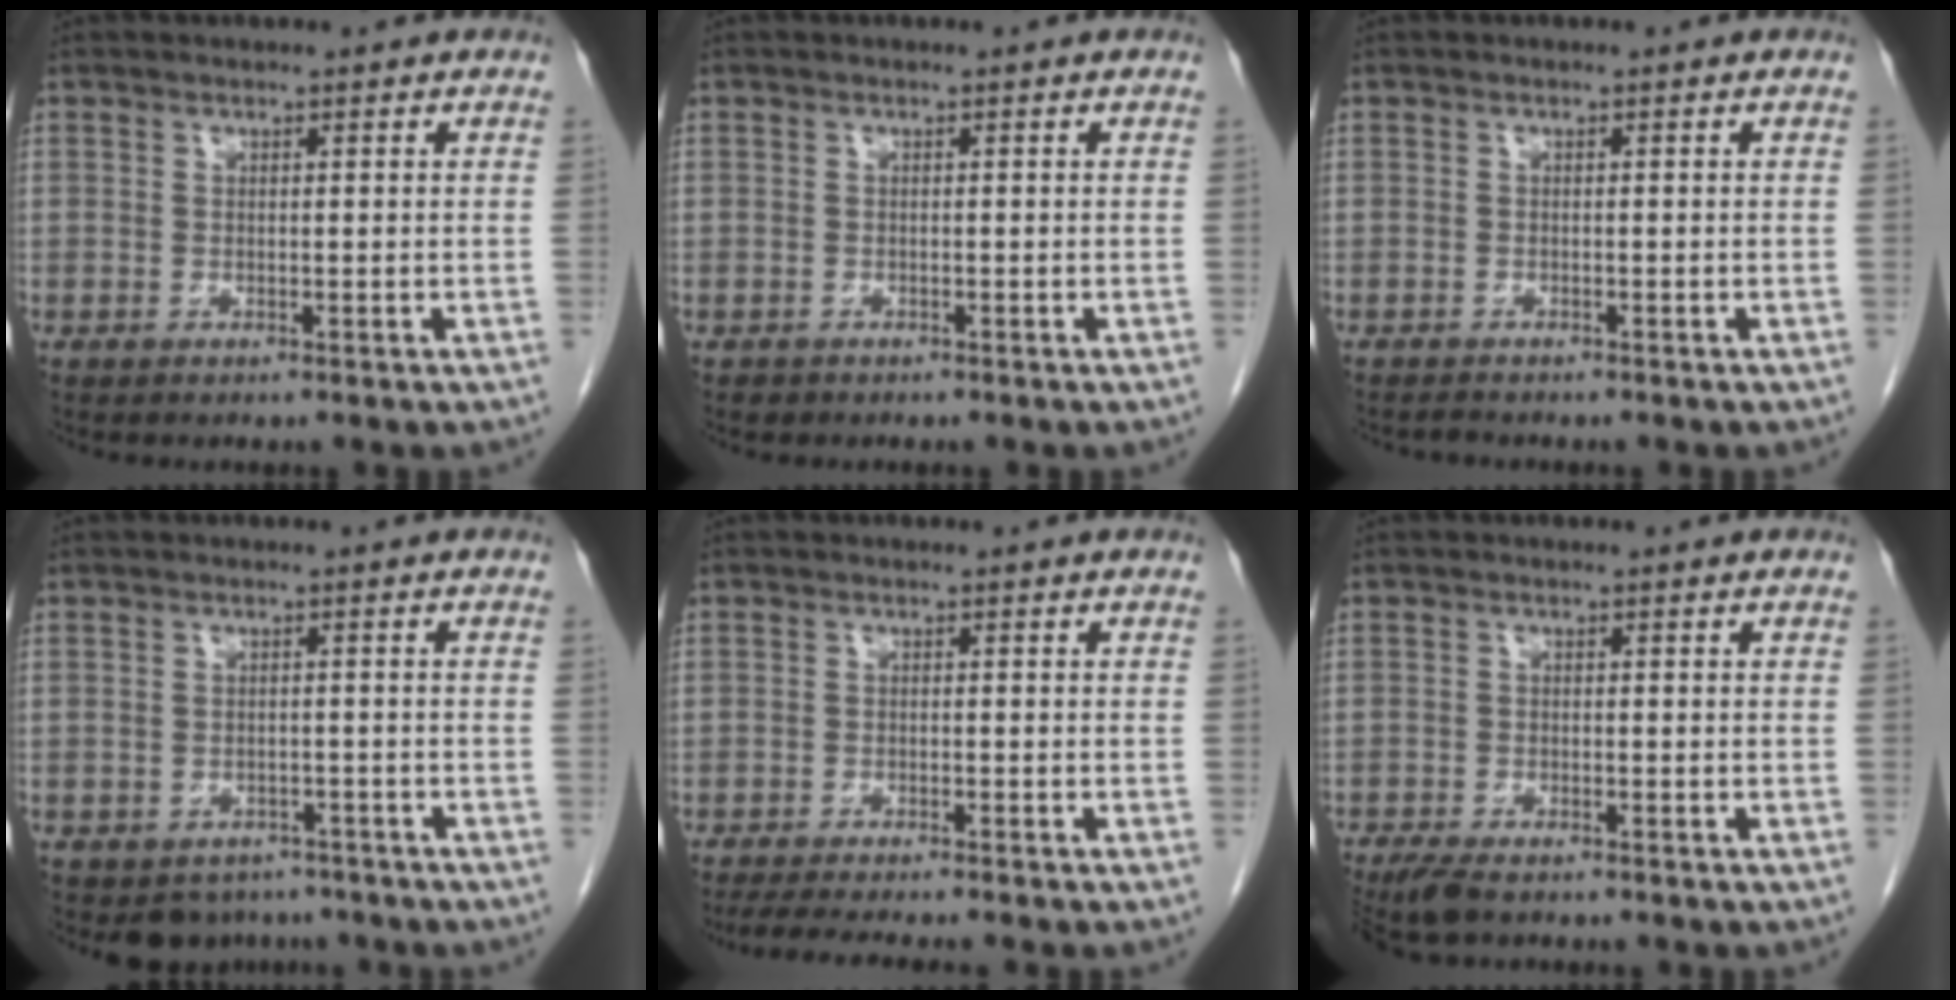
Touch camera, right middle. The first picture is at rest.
{"total": 0.6, "force": [-0.4, 0.5, 0.0], "torque": [-0.009, 0.002, -0.006]}
{"total": 1.1, "force": [-1.0, 0.2, 0.1], "torque": [-0.007, -0.004, -0.018]}
{"total": 4.3, "force": [-3.5, 2.4, 0.3], "torque": [0.002, 0.004, -0.046]}
{"total": 7.1, "force": [-6.2, 0.2, 3.4], "torque": [-0.046, -0.015, -0.096]}
{"total": 5.1, "force": [-4.2, 1.3, 2.5], "torque": [-0.045, -0.012, -0.070]}